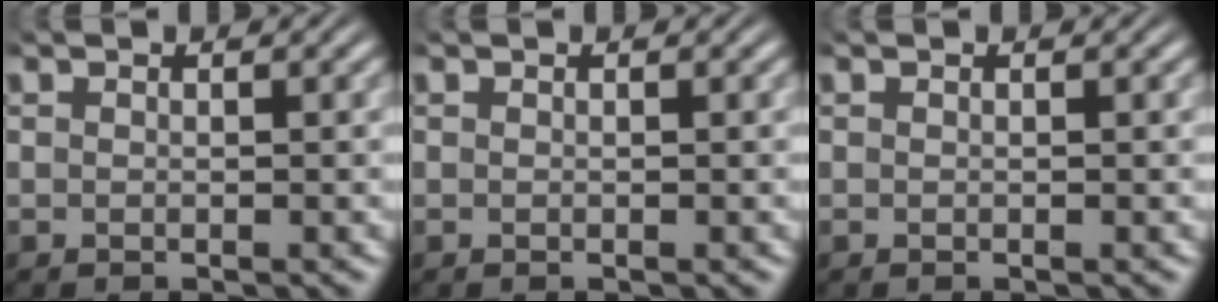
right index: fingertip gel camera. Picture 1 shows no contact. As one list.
[{"total": 0.0}, {"total": 0.0}]